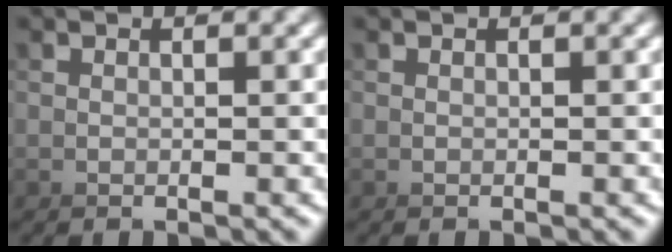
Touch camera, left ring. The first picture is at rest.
{"total": 0.0}